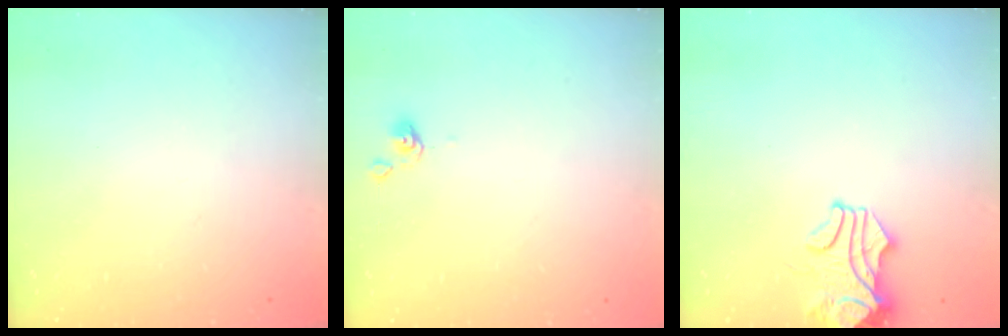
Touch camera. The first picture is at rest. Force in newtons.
{"total": 1.0, "press": 0.9, "slide": 0.4}
{"total": 1.8, "press": 1.7, "slide": 0.7}